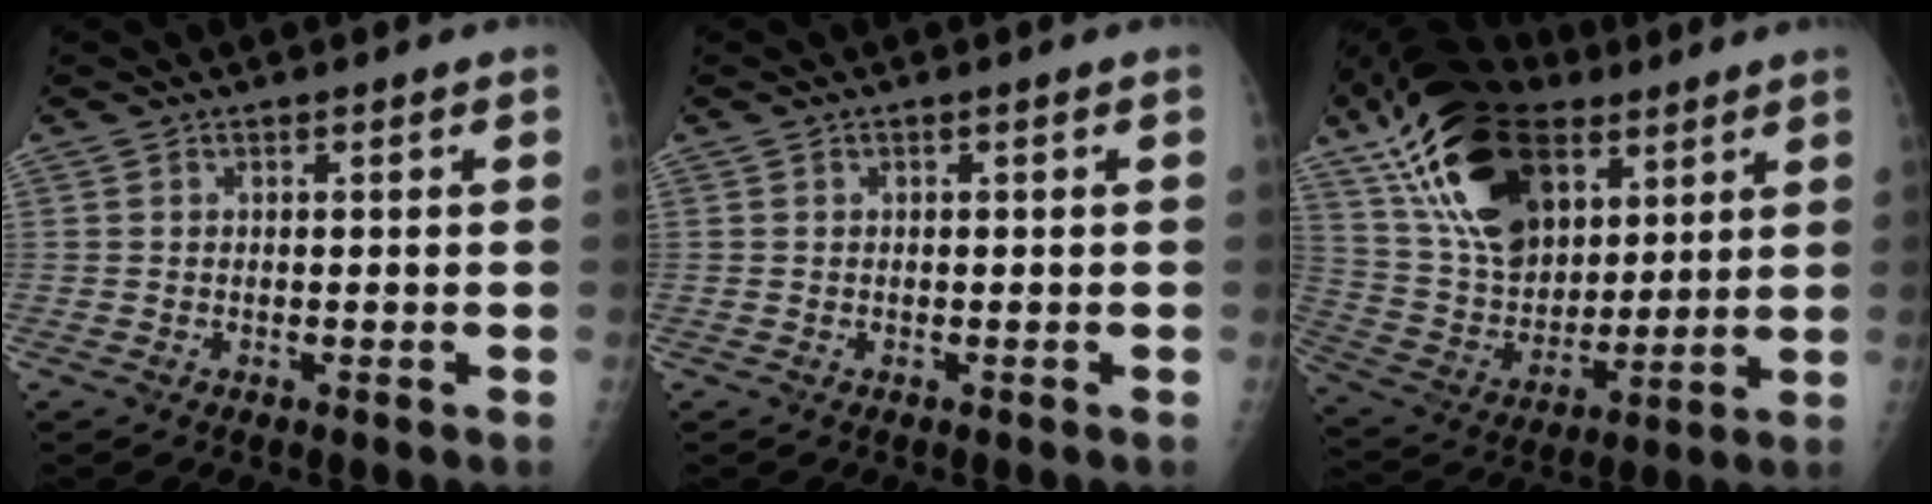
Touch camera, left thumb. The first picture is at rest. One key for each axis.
{"total": 0.0}
{"total": 25.8, "fx": 13.2, "fy": 15.5, "fz": 15.9, "tx": -0.270, "ty": -0.022, "tz": 0.239}